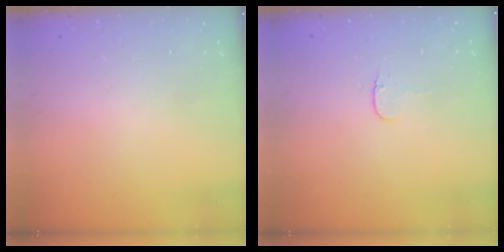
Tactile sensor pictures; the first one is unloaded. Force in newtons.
{"total": 3.4, "press": 3.4, "slide": 0.4}